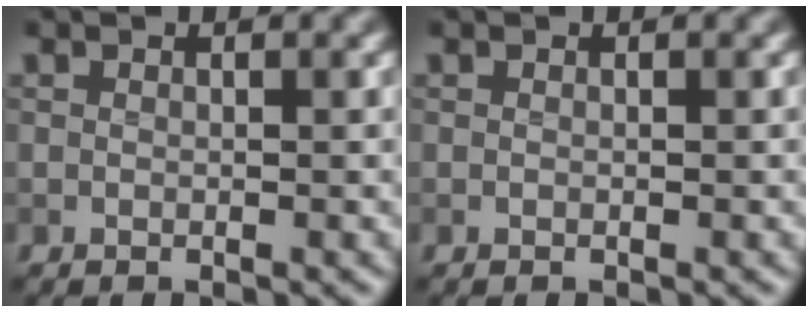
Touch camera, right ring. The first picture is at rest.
{"total": 0.0}